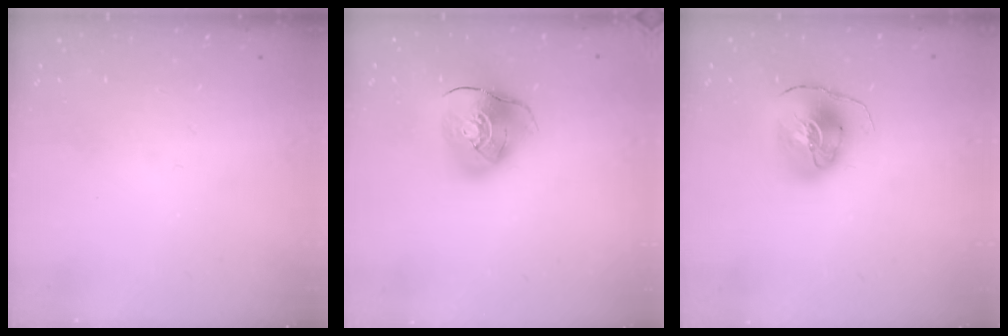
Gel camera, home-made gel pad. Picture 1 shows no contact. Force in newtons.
{"total": 12.7, "press": 12.5, "slide": 1.8}
{"total": 10.5, "press": 10.5, "slide": 1.3}